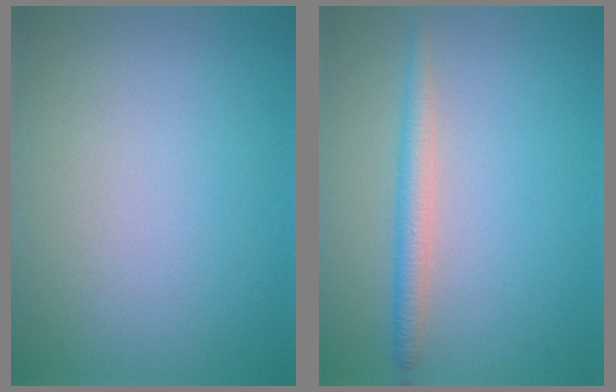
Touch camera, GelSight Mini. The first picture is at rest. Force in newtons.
{"total": 2.3, "press": 2.3, "slide": 0.1}